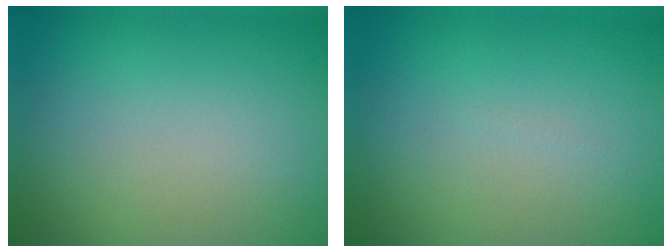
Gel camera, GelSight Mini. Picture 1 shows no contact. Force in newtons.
{"total": 0.0}